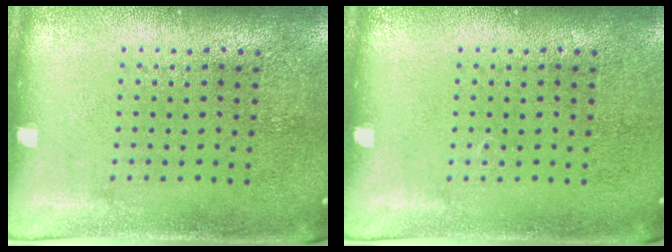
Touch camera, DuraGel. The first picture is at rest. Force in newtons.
{"total": 0.0}